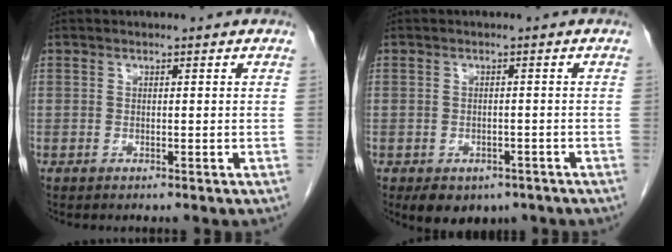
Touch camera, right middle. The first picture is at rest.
{"total": 6.4, "force": [-4.2, 4.0, 2.6], "torque": [-0.030, 0.004, -0.051]}